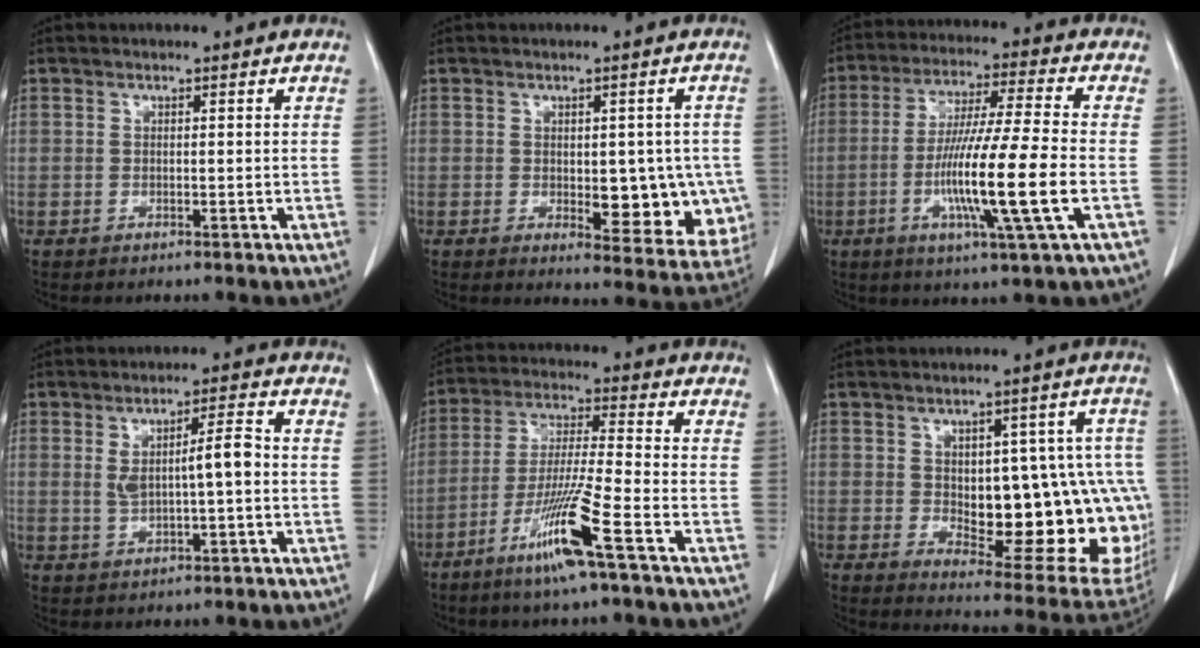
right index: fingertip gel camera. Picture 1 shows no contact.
{"total": 11.1, "force": [-1.2, 5.1, 9.8], "torque": [-0.105, -0.003, 0.000]}
{"total": 14.6, "force": [-3.5, -0.7, 14.2], "torque": [-0.271, -0.017, -0.070]}
{"total": 5.7, "force": [0.2, 1.0, 5.6], "torque": [-0.097, 0.012, 0.008]}
{"total": 11.4, "force": [-6.1, -1.0, 9.5], "torque": [-0.185, -0.023, -0.121]}
{"total": 21.2, "force": [-1.6, 8.7, 19.3], "torque": [-0.171, 0.022, 0.012]}